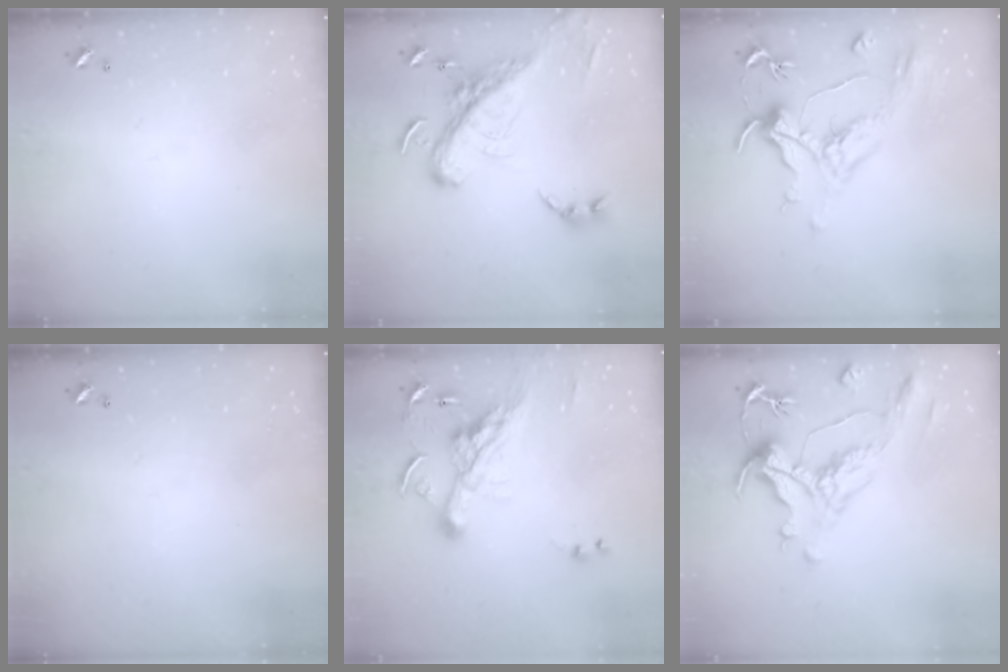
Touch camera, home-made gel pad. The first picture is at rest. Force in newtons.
{"total": 9.5, "press": 9.3, "slide": 2.2}
{"total": 1.1, "press": 0.1, "slide": 1.1}
{"total": 0.0}
{"total": 8.5, "press": 8.4, "slide": 1.3}
{"total": 1.6, "press": 0.6, "slide": 1.5}